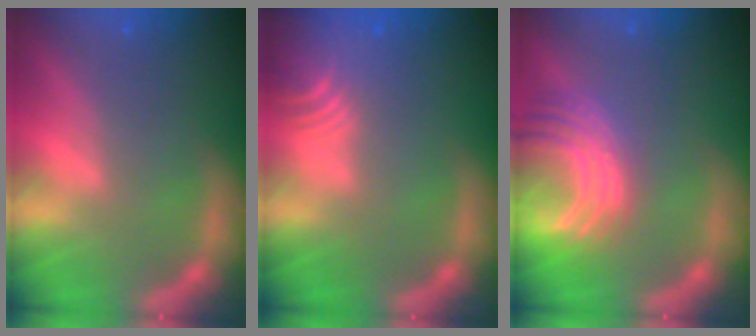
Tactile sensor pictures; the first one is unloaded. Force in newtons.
{"total": 7.0}
{"total": 8.5}